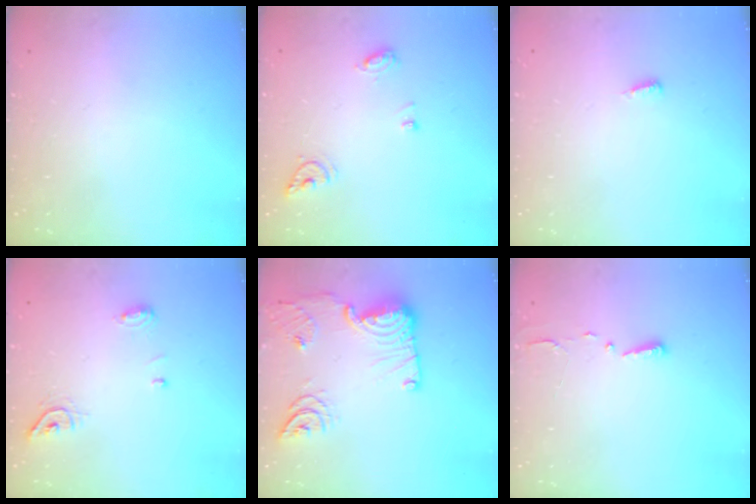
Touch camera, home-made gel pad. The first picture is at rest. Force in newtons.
{"total": 7.4, "press": 7.3, "slide": 0.9}
{"total": 3.8, "press": 3.8, "slide": 0.4}
{"total": 8.5, "press": 7.0, "slide": 4.8}
{"total": 20.1, "press": 19.4, "slide": 5.4}
{"total": 2.7, "press": 2.7, "slide": 0.4}